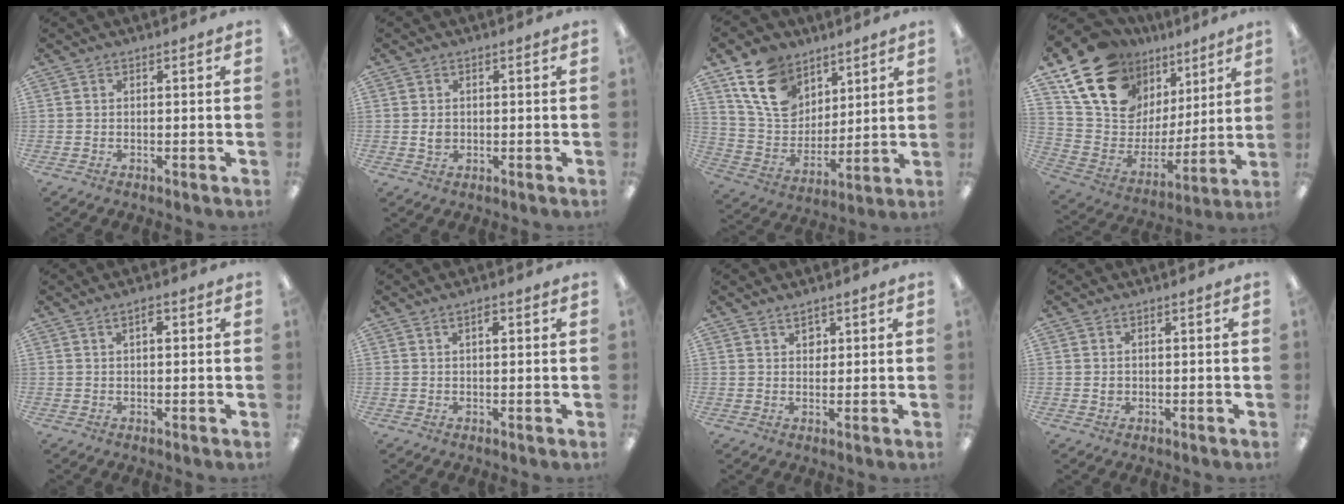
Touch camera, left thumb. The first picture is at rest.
{"total": 2.3, "force": [0.1, 1.7, 1.5], "torque": [-0.021, 0.001, -0.001]}
{"total": 16.5, "force": [9.5, 11.5, 6.9], "torque": [-0.135, -0.041, 0.188]}
{"total": 19.9, "force": [13.1, 12.6, 8.0], "torque": [-0.168, -0.077, 0.255]}
{"total": 2.3, "force": [1.1, 1.0, 1.8], "torque": [-0.021, -0.001, 0.014]}
{"total": 2.0, "force": [1.1, 0.7, 1.5], "torque": [-0.023, 0.000, 0.016]}
{"total": 2.6, "force": [1.7, 1.7, 1.0], "torque": [-0.006, -0.004, 0.029]}
{"total": 1.1, "force": [0.1, 1.0, 0.5], "torque": [-0.009, 0.006, 0.001]}